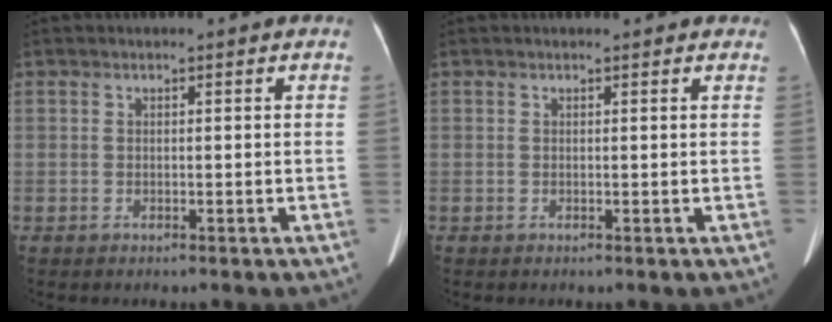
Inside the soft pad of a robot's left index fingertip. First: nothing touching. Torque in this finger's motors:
{"motor_torque": [-0.03, 0.05, -0.06, -0.06]}